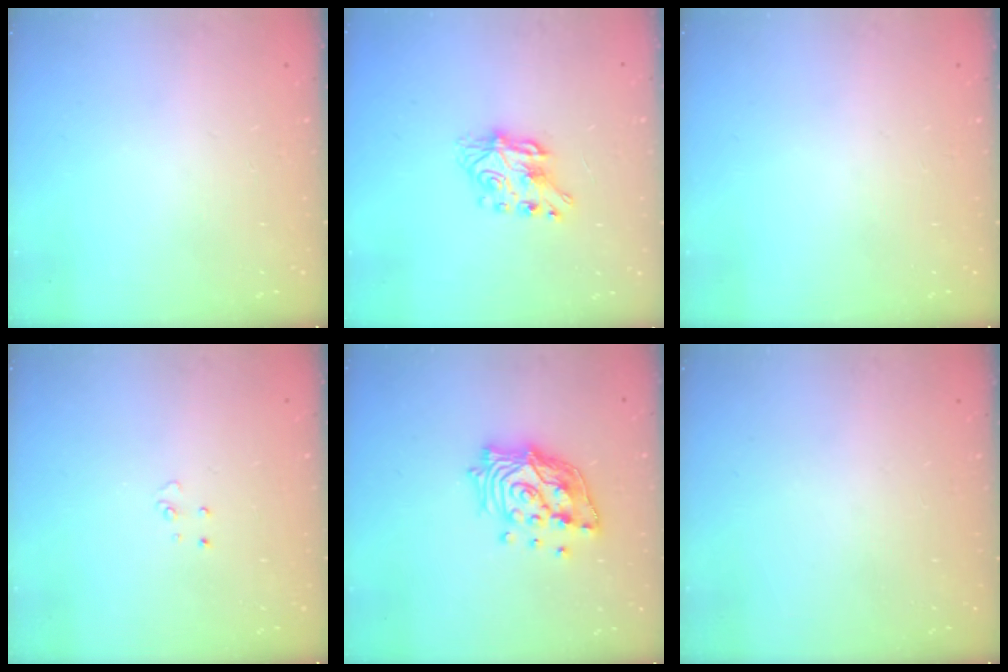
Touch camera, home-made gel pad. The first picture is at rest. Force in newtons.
{"total": 7.1, "press": 7.1, "slide": 0.2}
{"total": 0.0}
{"total": 2.9, "press": 2.9, "slide": 0.2}
{"total": 15.5, "press": 15.4, "slide": 0.9}
{"total": 0.0}